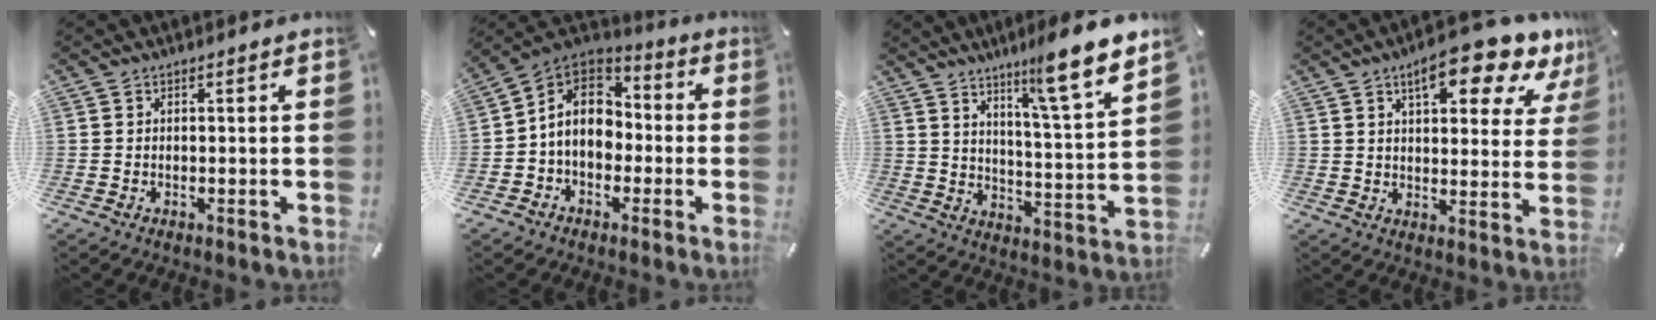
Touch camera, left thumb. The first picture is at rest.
{"total": 11.2, "force": [-0.8, 9.2, 6.3], "torque": [-0.130, 0.020, -0.013]}
{"total": 11.8, "force": [9.7, 0.1, 6.7], "torque": [-0.096, -0.084, 0.152]}
{"total": 14.3, "force": [9.4, 4.7, 9.7], "torque": [-0.132, -0.046, 0.150]}